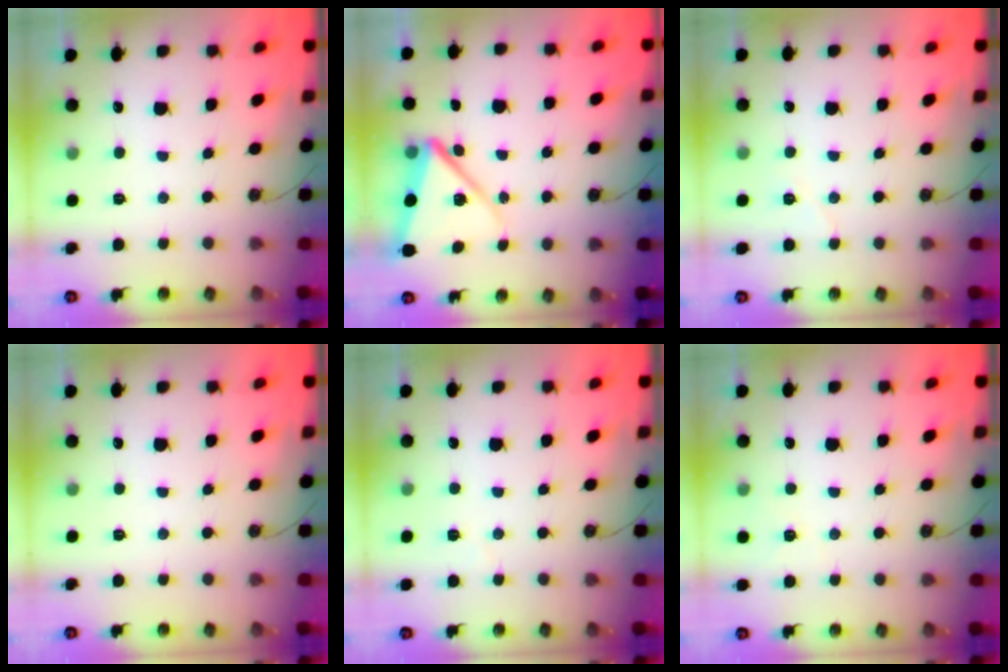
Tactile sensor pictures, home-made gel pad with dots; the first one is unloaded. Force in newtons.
{"total": 11.5, "press": 11.4, "slide": 1.3}
{"total": 5.2, "press": 4.6, "slide": 2.5}
{"total": 0.0}
{"total": 3.9, "press": 3.6, "slide": 1.6}
{"total": 3.0, "press": 2.4, "slide": 1.8}